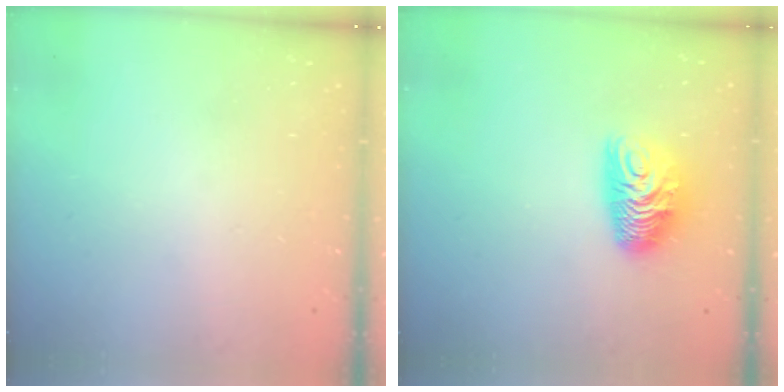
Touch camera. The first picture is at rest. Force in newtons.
{"total": 9.7, "press": 9.7, "slide": 0.4}